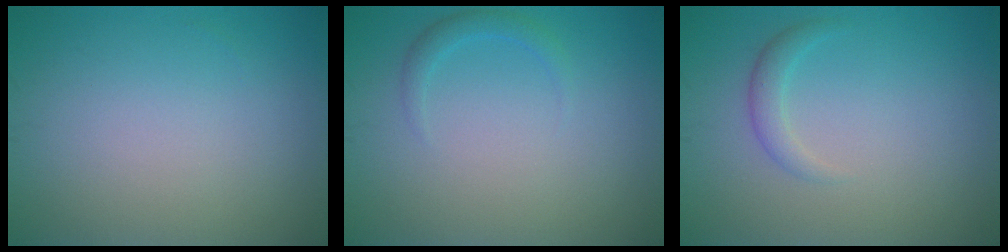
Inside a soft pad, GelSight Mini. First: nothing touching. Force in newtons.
{"total": 1.3, "press": 1.3, "slide": 0.1}
{"total": 1.5, "press": 1.5, "slide": 0.0}